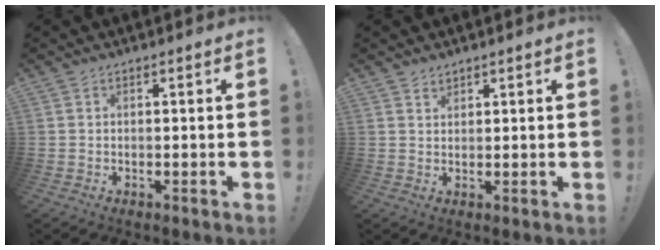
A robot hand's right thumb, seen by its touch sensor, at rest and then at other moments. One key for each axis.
{"total": 1.8, "fx": 1.6, "fy": 0.9, "fz": 0.3, "tx": 0.005, "ty": -0.012, "tz": 0.027}